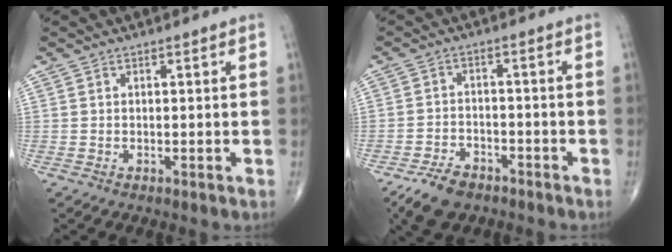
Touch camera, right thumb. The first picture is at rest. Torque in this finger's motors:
{"motor_torque": [2.58, 2.43, 0.03, -0.54, 0.06]}